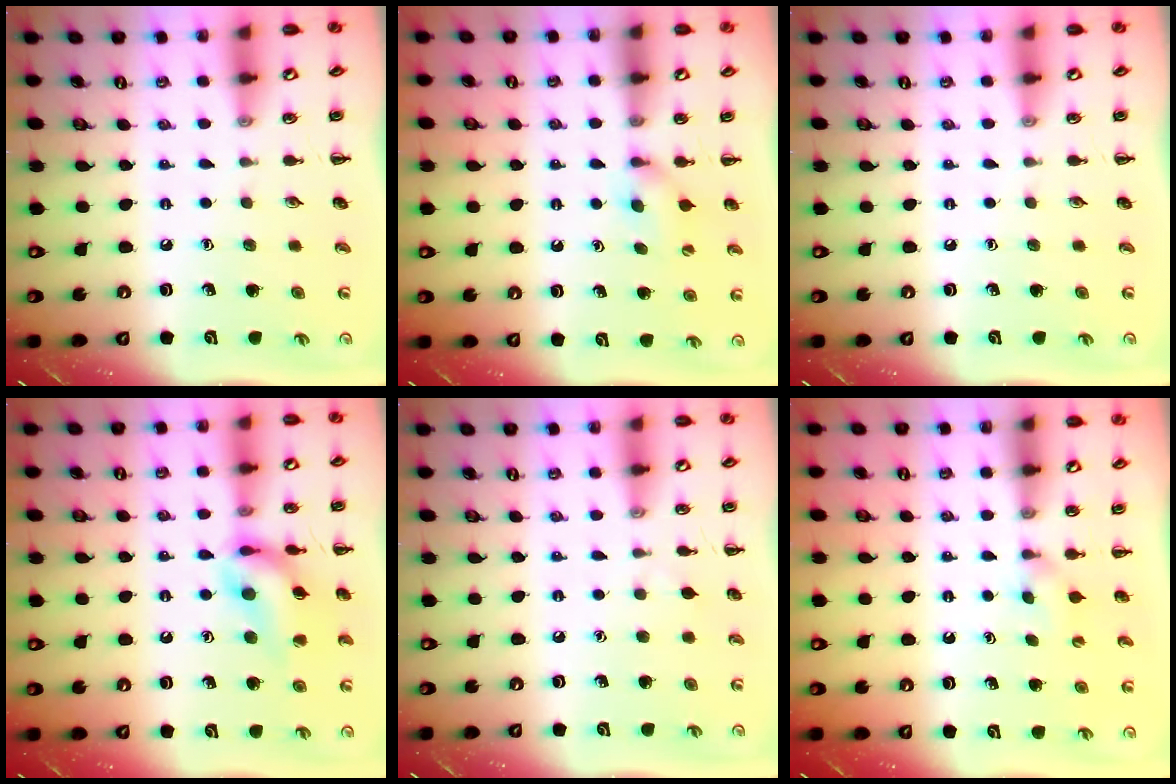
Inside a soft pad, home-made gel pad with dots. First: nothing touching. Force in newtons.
{"total": 5.9, "press": 5.8, "slide": 1.5}
{"total": 0.0}
{"total": 15.1, "press": 14.9, "slide": 1.8}
{"total": 2.6, "press": 2.3, "slide": 1.1}
{"total": 2.4, "press": 2.2, "slide": 1.0}